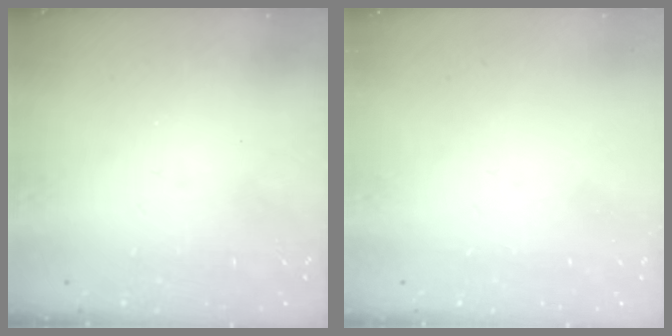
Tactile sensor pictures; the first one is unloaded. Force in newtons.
{"total": 0.0}